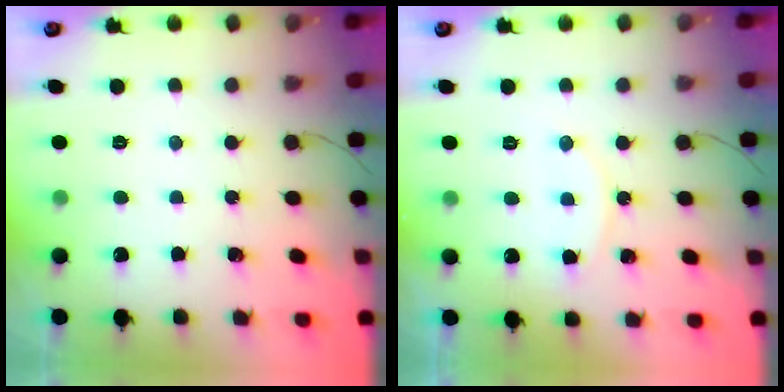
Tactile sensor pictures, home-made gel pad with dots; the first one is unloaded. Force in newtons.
{"total": 6.1, "press": 6.1, "slide": 0.5}